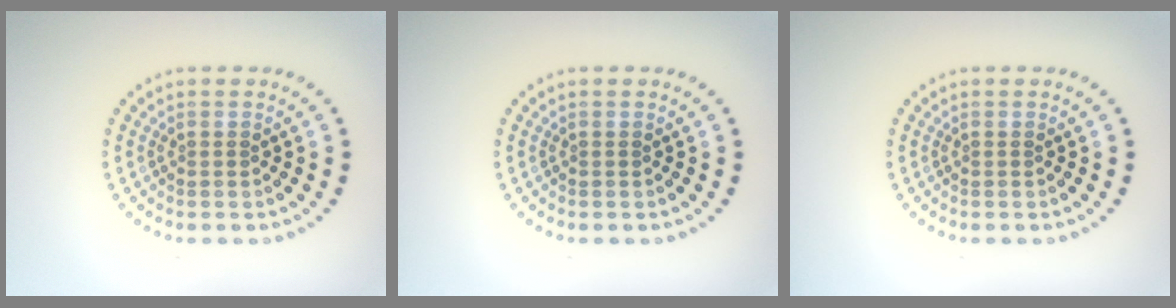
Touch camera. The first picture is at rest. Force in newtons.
{"total": 0.0}
{"total": 0.0}